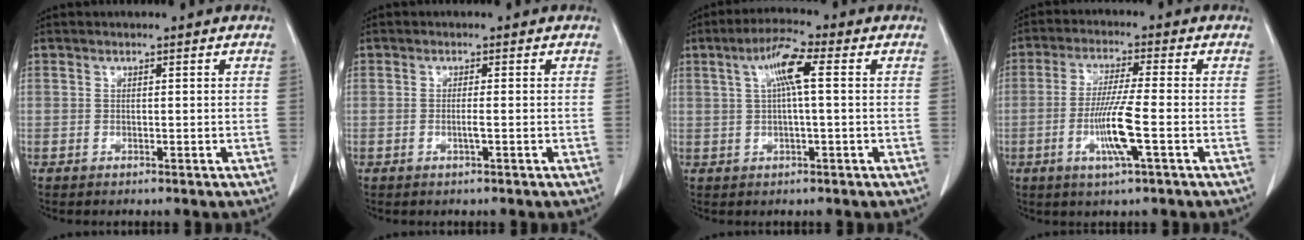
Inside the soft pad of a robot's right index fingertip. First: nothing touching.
{"total": 1.2, "force": [-0.4, -0.1, 1.2], "torque": [-0.024, -0.002, -0.007]}
{"total": 6.0, "force": [1.5, 0.6, 5.8], "torque": [-0.110, 0.016, 0.026]}
{"total": 8.0, "force": [-2.4, -0.3, 7.6], "torque": [-0.149, -0.011, -0.048]}